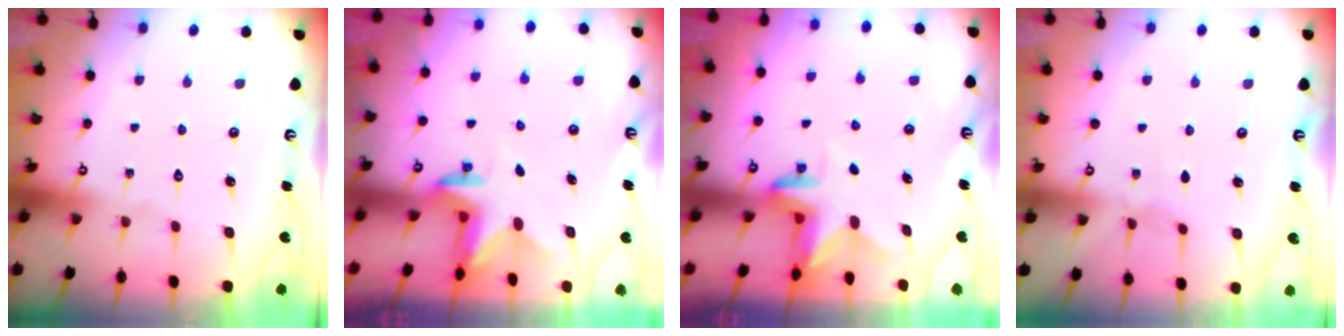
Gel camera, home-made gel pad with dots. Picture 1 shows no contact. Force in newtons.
{"total": 2.4, "press": 2.4, "slide": 0.3}
{"total": 3.0, "press": 3.0, "slide": 0.3}
{"total": 2.9, "press": 2.9, "slide": 0.5}